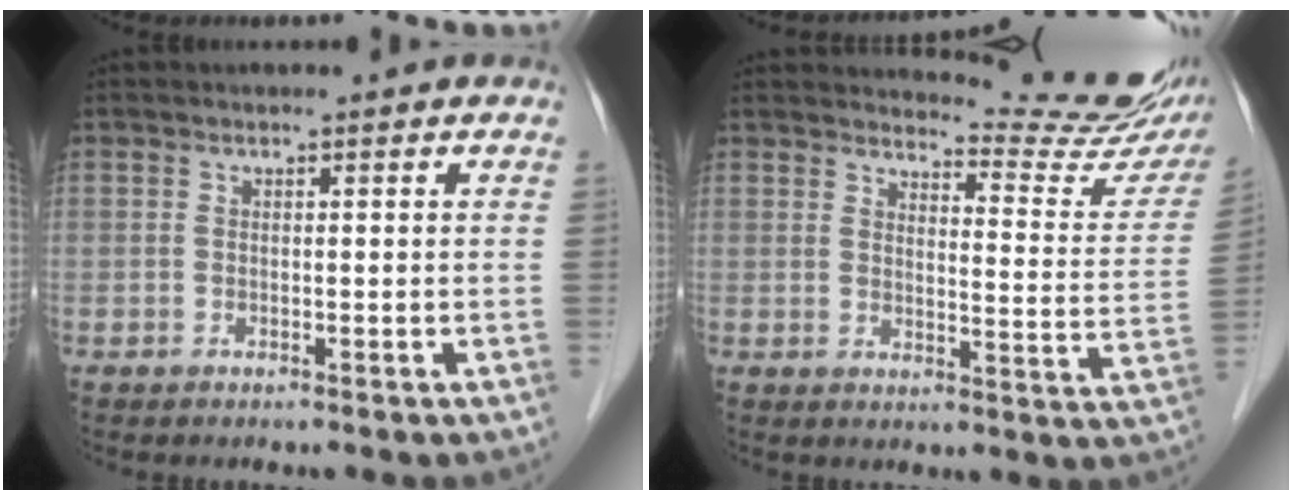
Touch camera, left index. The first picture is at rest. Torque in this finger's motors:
{"motor_torque": [0.62, -0.76, 0.19, 0.01]}